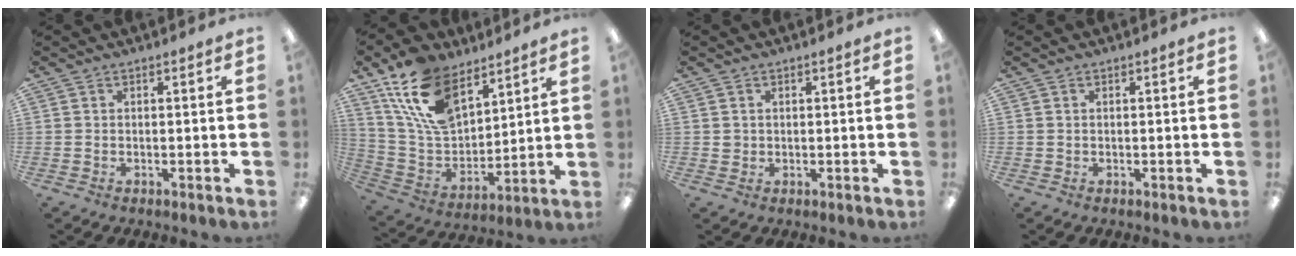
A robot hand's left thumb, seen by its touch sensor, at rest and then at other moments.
{"total": 17.9, "force": [10.8, 10.0, 10.2], "torque": [-0.207, -0.038, 0.203]}
{"total": 1.3, "force": [0.4, 1.3, 0.1], "torque": [-0.004, 0.003, 0.006]}
{"total": 0.0}